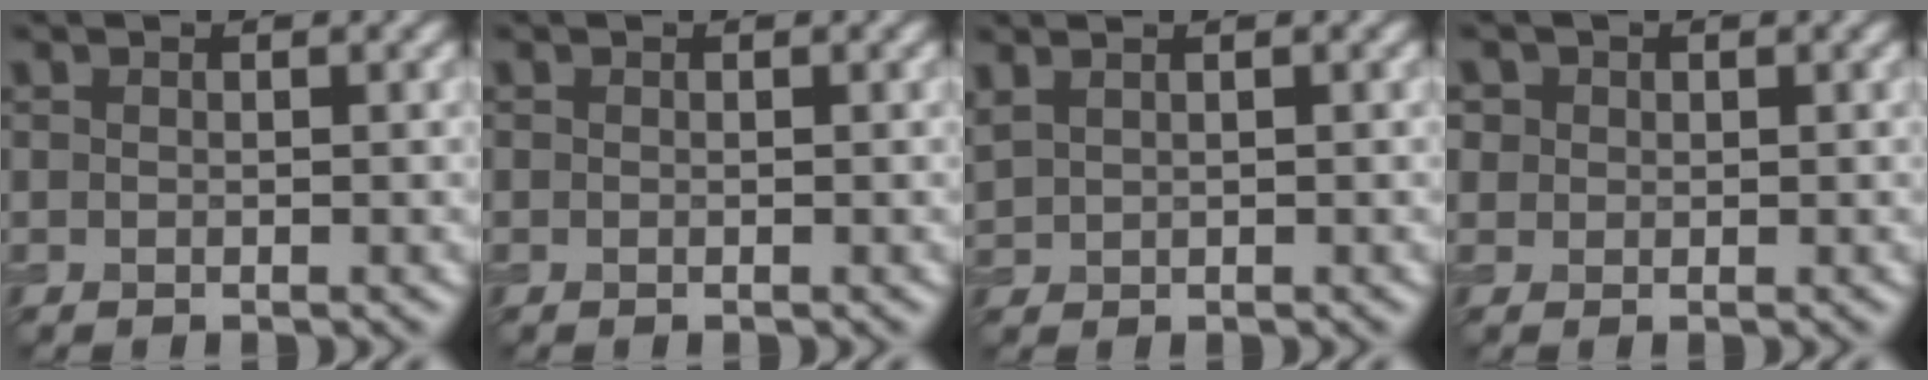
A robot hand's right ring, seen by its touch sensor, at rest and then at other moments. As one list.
[{"total": 0.0}, {"total": 1.4, "force": [1.2, 0.5, 0.6], "torque": [-0.017, 0.004, 0.030]}, {"total": 1.6, "force": [0.7, 1.4, 0.4], "torque": [-0.010, -0.001, 0.012]}]